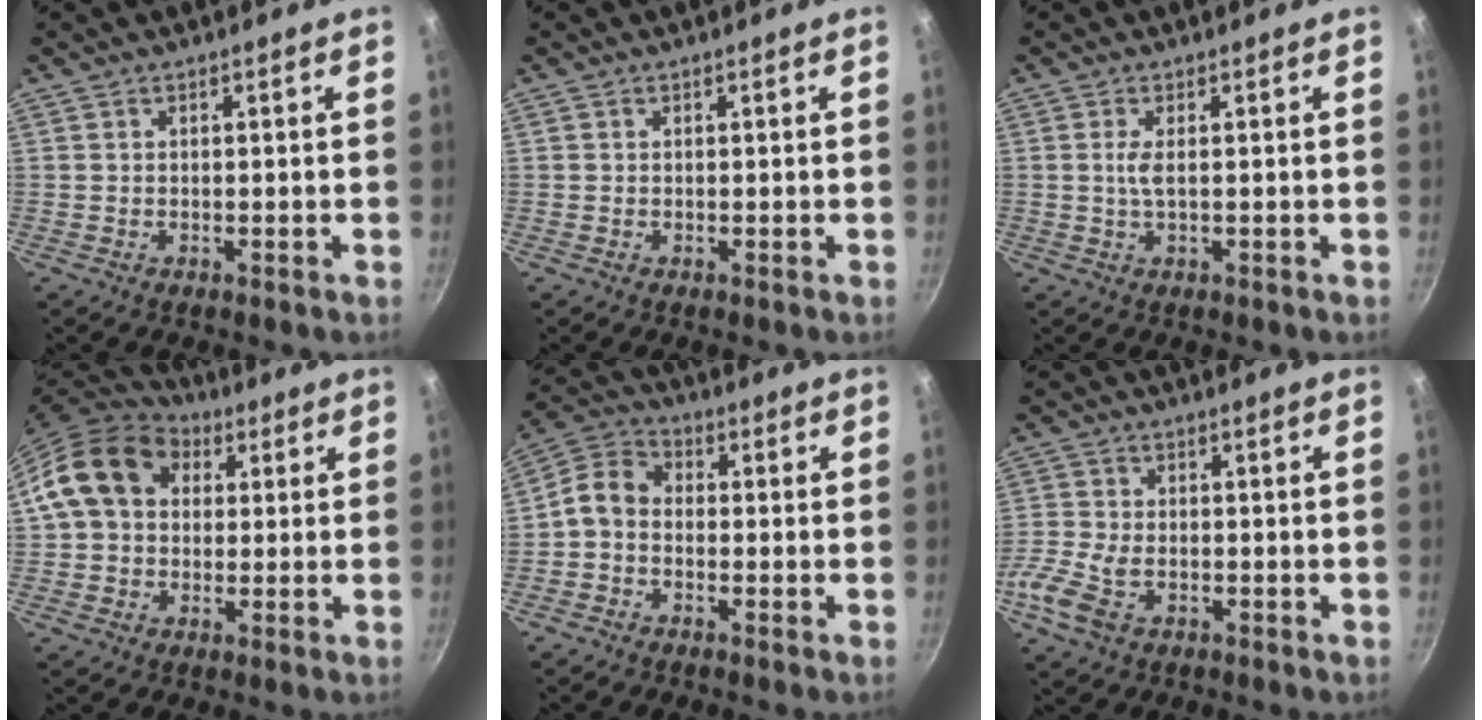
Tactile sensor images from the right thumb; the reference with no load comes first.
{"total": 0.0}
{"total": 2.2, "force": [0.2, 0.6, 2.2], "torque": [-0.052, -0.001, 0.005]}
{"total": 14.8, "force": [3.6, 11.6, 8.4], "torque": [-0.128, 0.028, 0.046]}
{"total": 6.3, "force": [-1.5, 4.8, 3.7], "torque": [-0.068, 0.033, -0.050]}
{"total": 8.2, "force": [-2.9, 5.2, 5.6], "torque": [-0.126, 0.008, -0.068]}